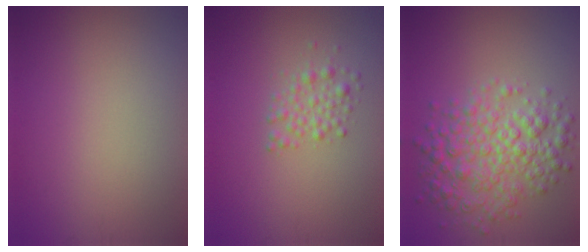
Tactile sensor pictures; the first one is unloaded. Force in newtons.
{"total": 2.0, "press": 2.0, "slide": 0.1}
{"total": 5.8, "press": 5.8, "slide": 0.0}